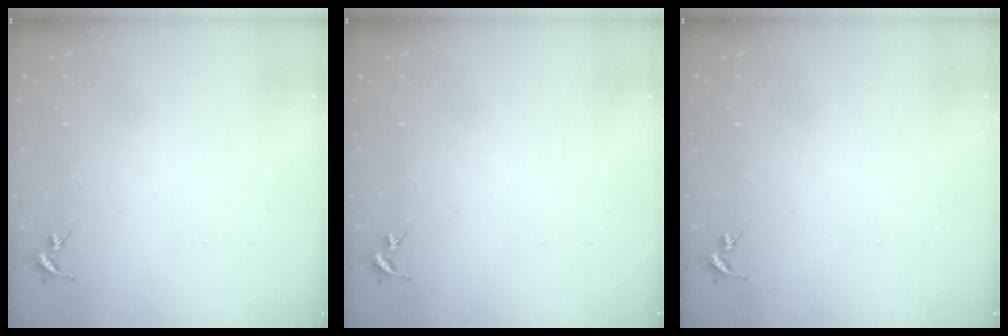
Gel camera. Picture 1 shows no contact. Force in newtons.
{"total": 0.0}
{"total": 0.0}